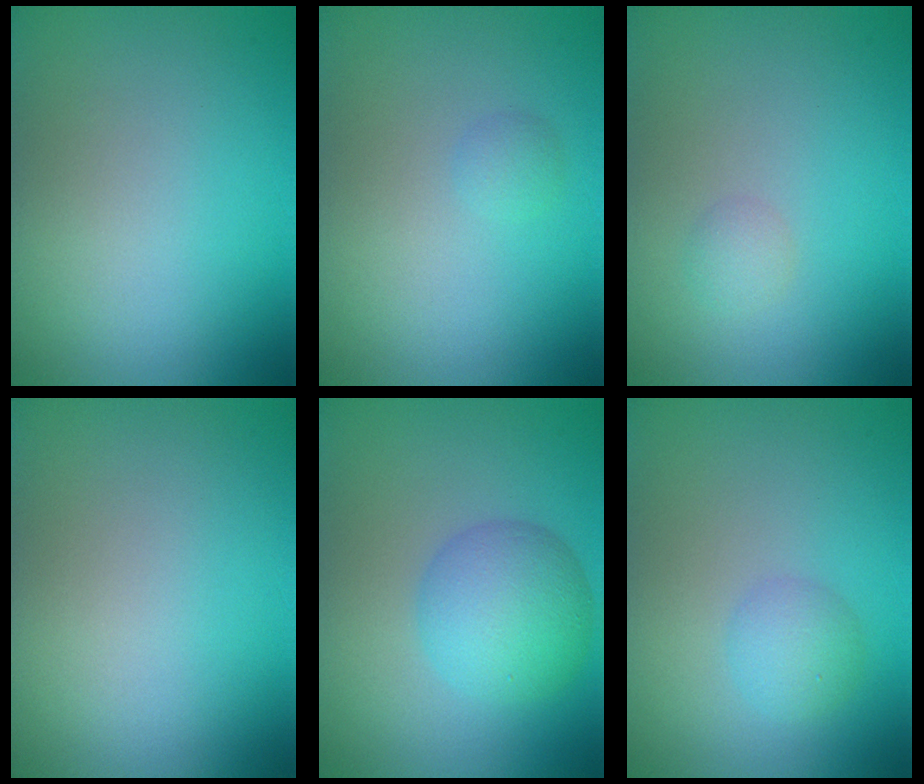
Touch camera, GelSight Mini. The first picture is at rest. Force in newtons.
{"total": 0.9, "press": 0.8, "slide": 0.0}
{"total": 1.0, "press": 1.0, "slide": 0.0}
{"total": 0.0}
{"total": 5.1, "press": 5.1, "slide": 0.2}
{"total": 2.0, "press": 2.0, "slide": 0.1}